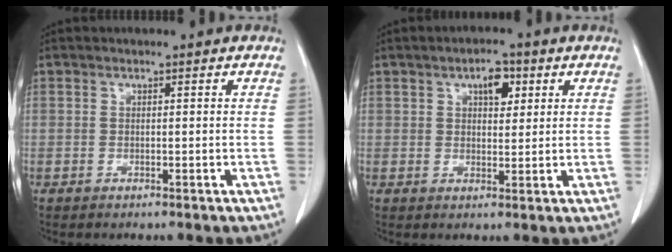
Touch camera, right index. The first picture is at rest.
{"total": 4.0, "force": [1.8, 2.0, 3.0], "torque": [-0.048, 0.007, 0.026]}